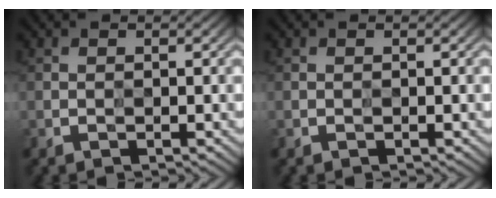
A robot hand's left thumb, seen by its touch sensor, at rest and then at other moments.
{"total": 0.0}